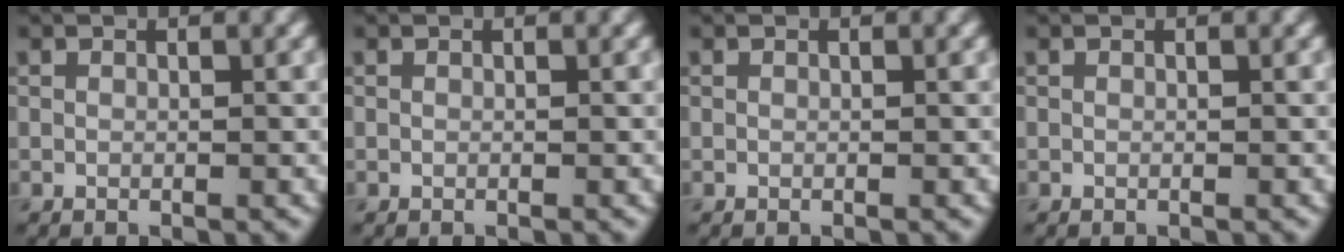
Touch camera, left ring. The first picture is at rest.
{"total": 0.0}
{"total": 0.0}
{"total": 0.0}